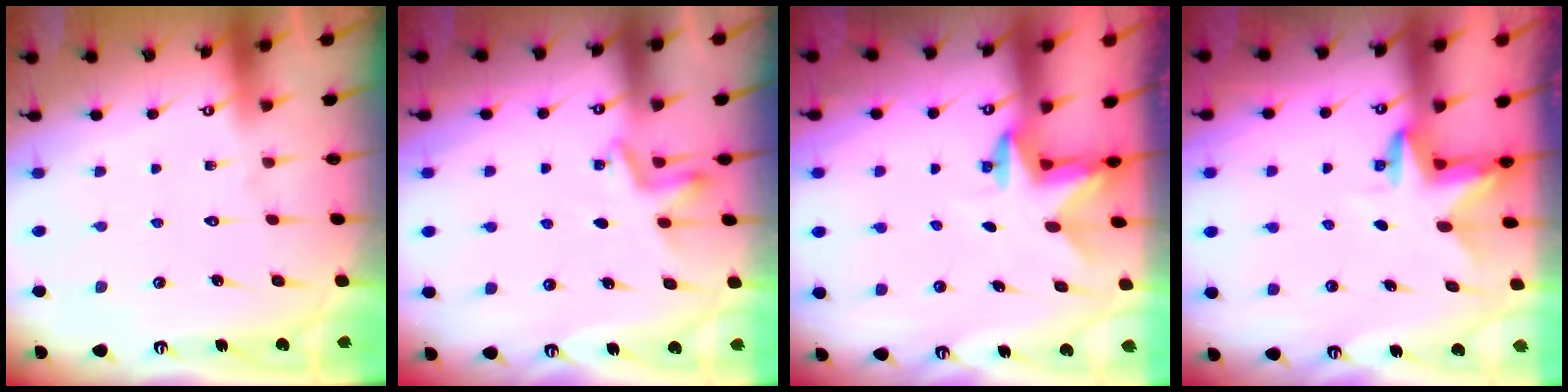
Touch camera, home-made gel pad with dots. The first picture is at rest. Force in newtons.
{"total": 4.3, "press": 4.1, "slide": 1.3}
{"total": 2.6, "press": 2.6, "slide": 0.5}
{"total": 3.4, "press": 3.4, "slide": 0.1}